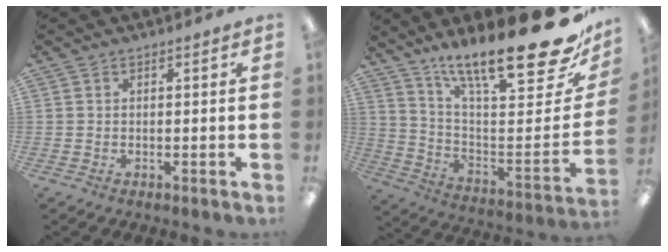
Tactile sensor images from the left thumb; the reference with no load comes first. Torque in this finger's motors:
{"motor_torque": [0.64, 0.47, 1.68, -1.09, 0.16]}